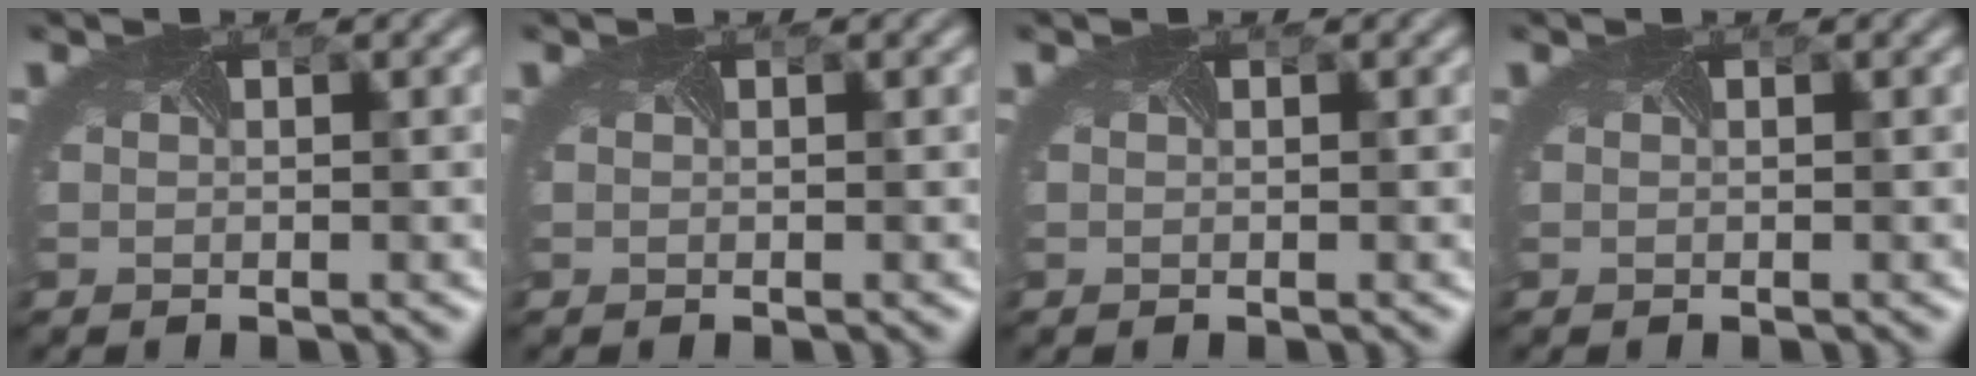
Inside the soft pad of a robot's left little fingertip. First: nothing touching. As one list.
[{"total": 0.0}, {"total": 0.0}, {"total": 0.0}]